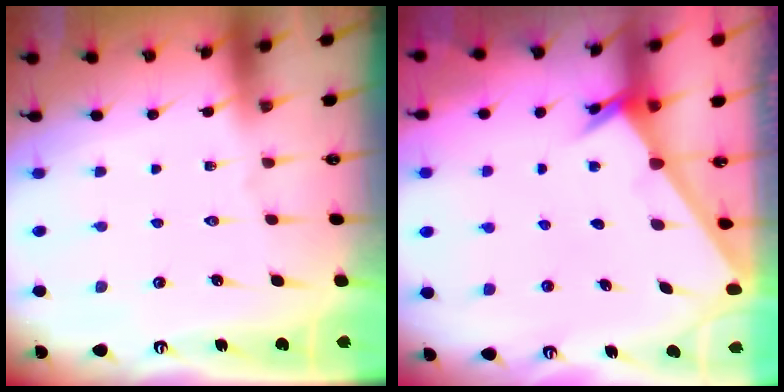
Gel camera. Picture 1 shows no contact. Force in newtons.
{"total": 2.4, "press": 2.4, "slide": 0.2}